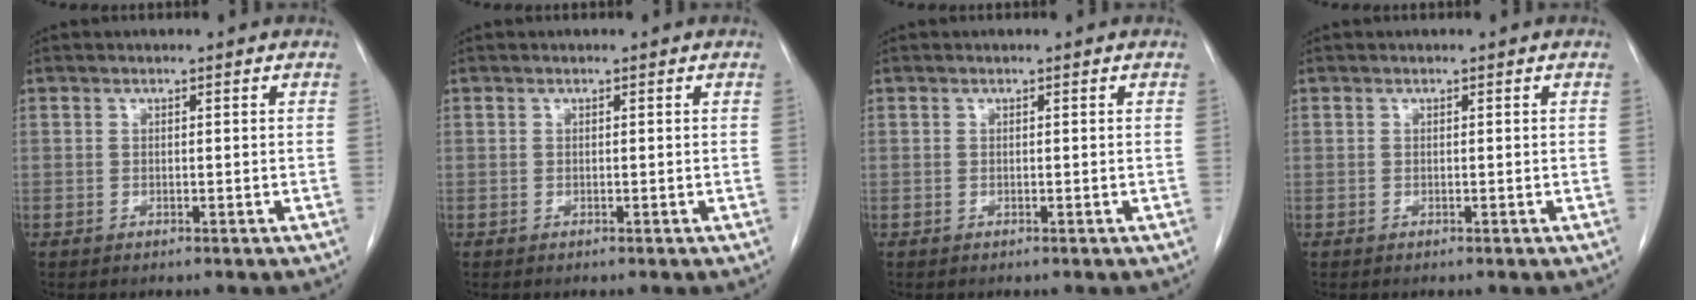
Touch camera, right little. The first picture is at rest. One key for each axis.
{"total": 0.0}
{"total": 0.0}
{"total": 0.0}